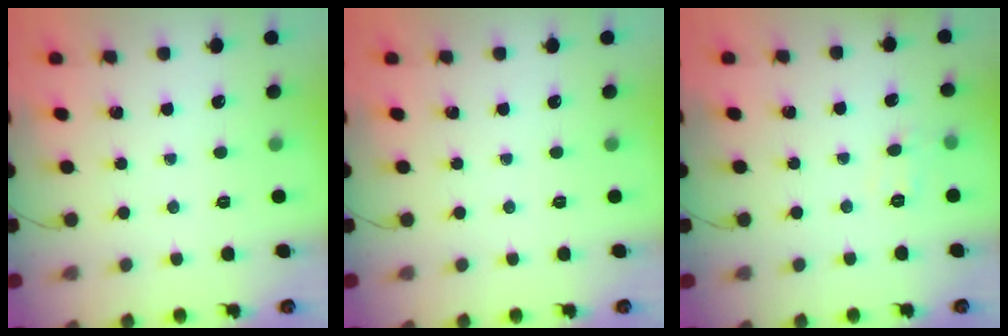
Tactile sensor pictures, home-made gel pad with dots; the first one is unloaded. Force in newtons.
{"total": 0.0}
{"total": 5.8, "press": 5.6, "slide": 1.3}